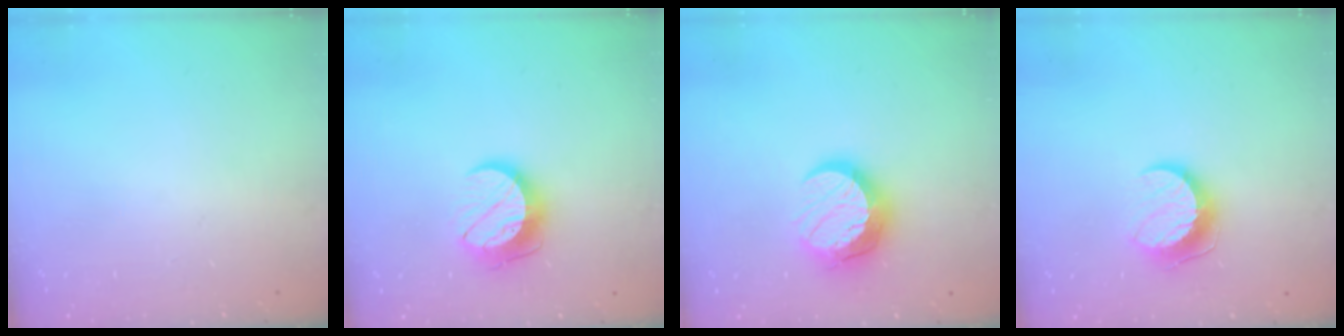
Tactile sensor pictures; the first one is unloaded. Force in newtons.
{"total": 11.2, "press": 11.2, "slide": 0.6}
{"total": 12.5, "press": 12.5, "slide": 0.9}
{"total": 9.7, "press": 9.7, "slide": 0.5}